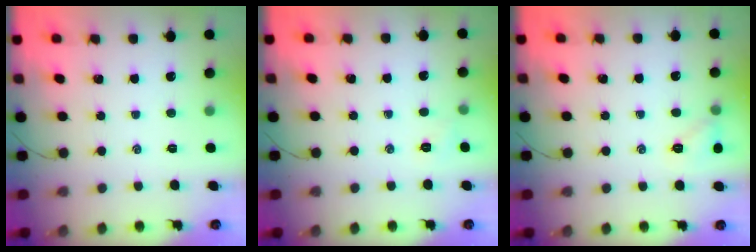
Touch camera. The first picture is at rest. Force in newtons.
{"total": 3.5, "press": 3.3, "slide": 1.2}
{"total": 6.5, "press": 6.2, "slide": 1.7}